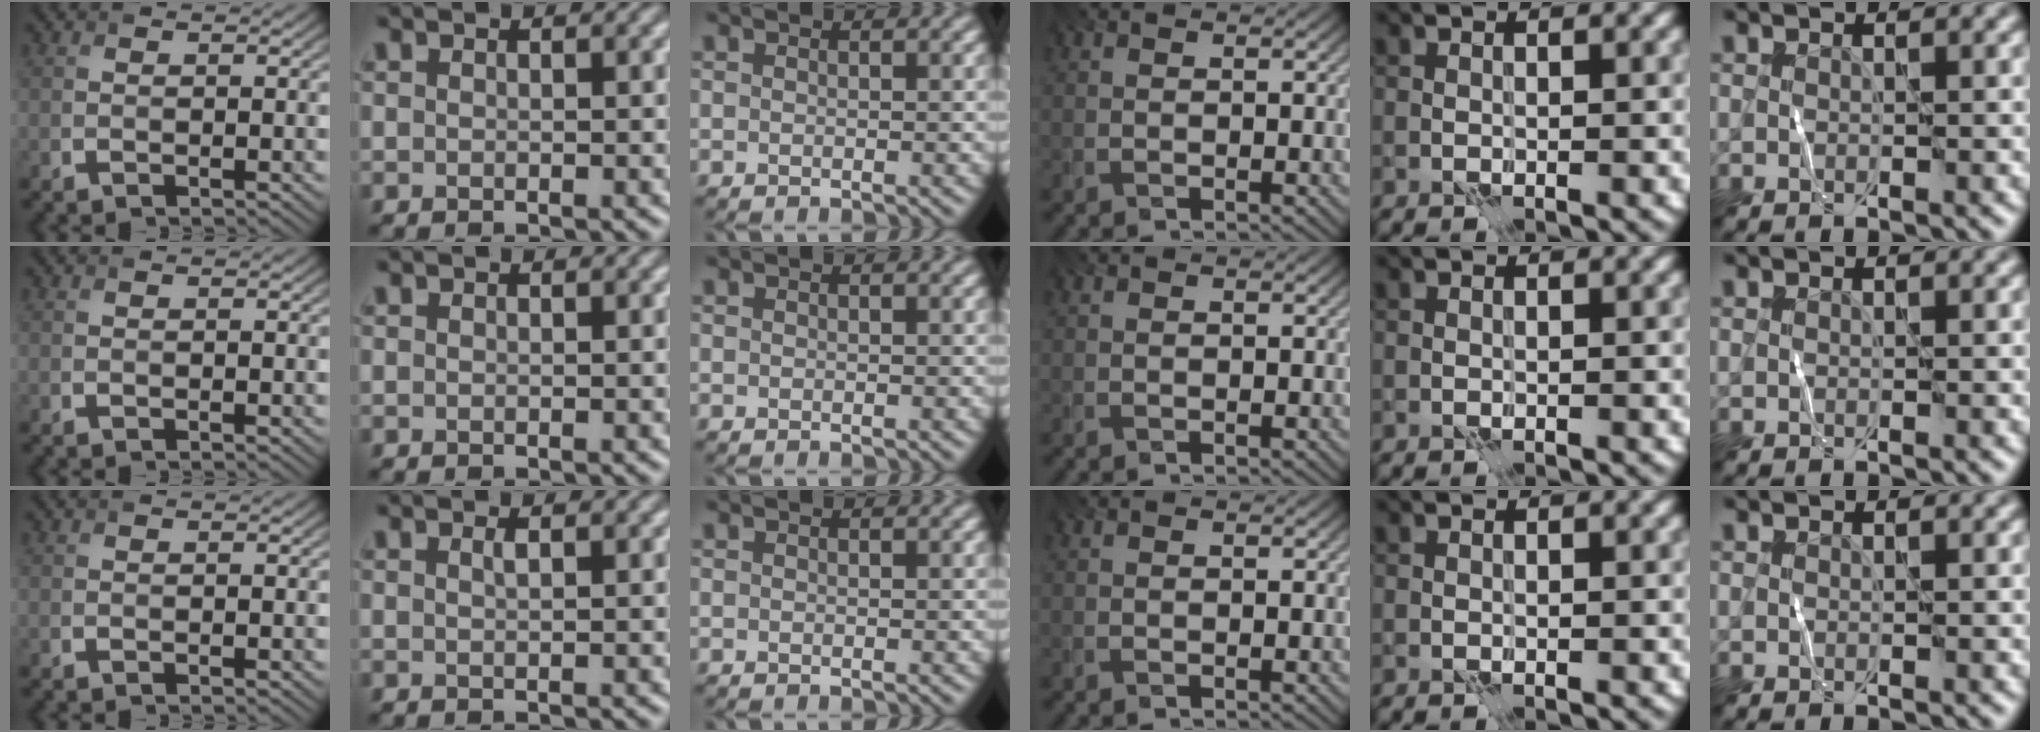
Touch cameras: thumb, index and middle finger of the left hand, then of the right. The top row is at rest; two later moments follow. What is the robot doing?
{"motion": "wipe", "object": "whiteboard"}